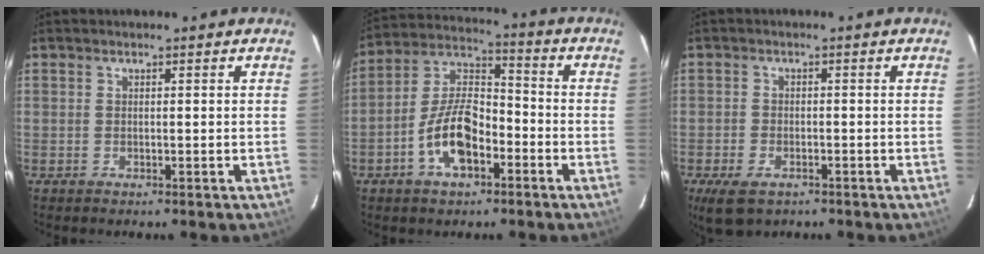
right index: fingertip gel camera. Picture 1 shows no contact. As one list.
[{"total": 11.9, "force": [-5.2, 5.8, 9.1], "torque": [-0.185, 0.018, -0.092]}, {"total": 6.2, "force": [-3.7, 3.5, 3.5], "torque": [-0.088, -0.016, -0.064]}]